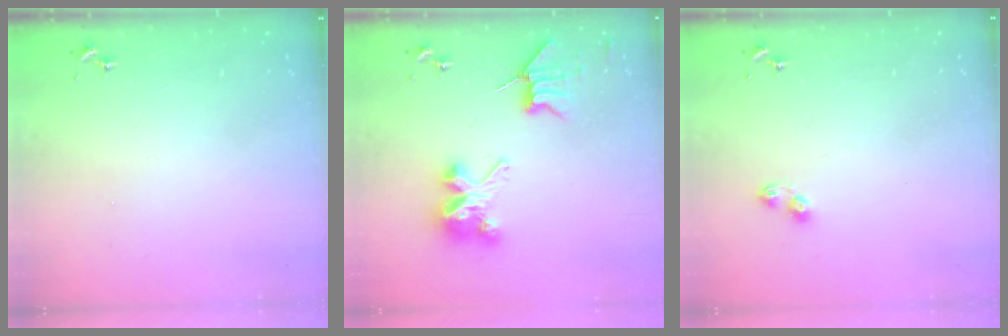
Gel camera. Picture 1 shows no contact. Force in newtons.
{"total": 8.3, "press": 8.3, "slide": 0.4}
{"total": 4.8, "press": 4.7, "slide": 0.7}